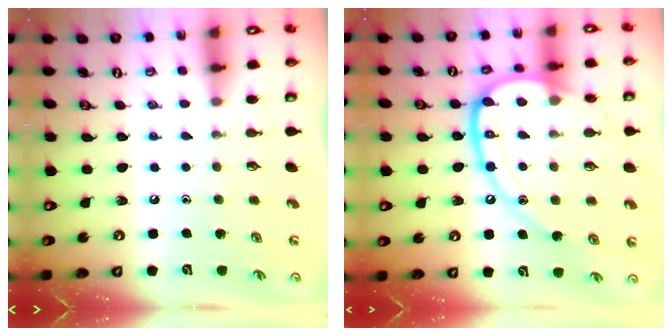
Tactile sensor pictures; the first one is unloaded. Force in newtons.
{"total": 18.1, "press": 18.0, "slide": 1.8}